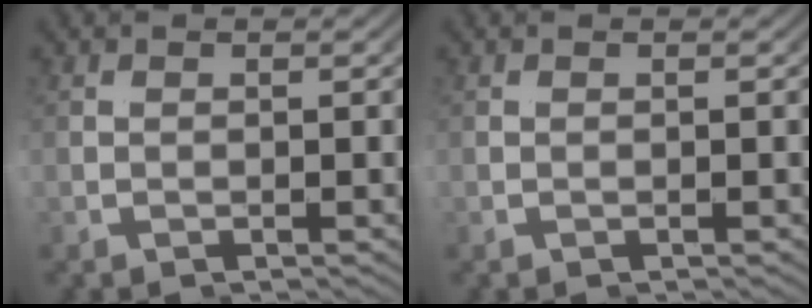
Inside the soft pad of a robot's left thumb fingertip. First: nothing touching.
{"total": 0.0}